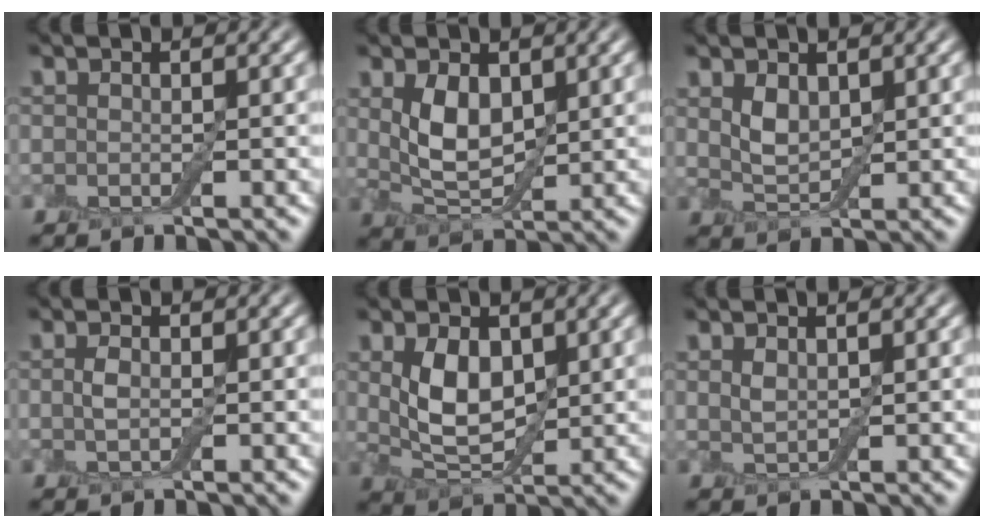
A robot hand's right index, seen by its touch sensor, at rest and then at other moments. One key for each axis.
{"total": 4.0, "fx": 1.2, "fy": 2.3, "fz": 3.1, "tx": -0.071, "ty": -0.002, "tz": 0.029}
{"total": 2.0, "fx": 1.0, "fy": 1.1, "fz": 1.3, "tx": -0.030, "ty": -0.002, "tz": 0.025}
{"total": 1.0, "fx": 0.2, "fy": 0.3, "fz": 0.9, "tx": -0.025, "ty": 0.002, "tz": 0.003}
{"total": 4.7, "fx": 1.1, "fy": 2.8, "fz": 3.6, "tx": -0.081, "ty": -0.002, "tz": 0.027}
{"total": 1.0, "fx": 0.6, "fy": 0.4, "fz": 0.7, "tx": -0.020, "ty": 0.001, "tz": 0.016}